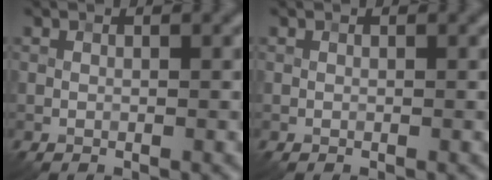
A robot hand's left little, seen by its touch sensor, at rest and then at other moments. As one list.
[{"total": 0.0}]